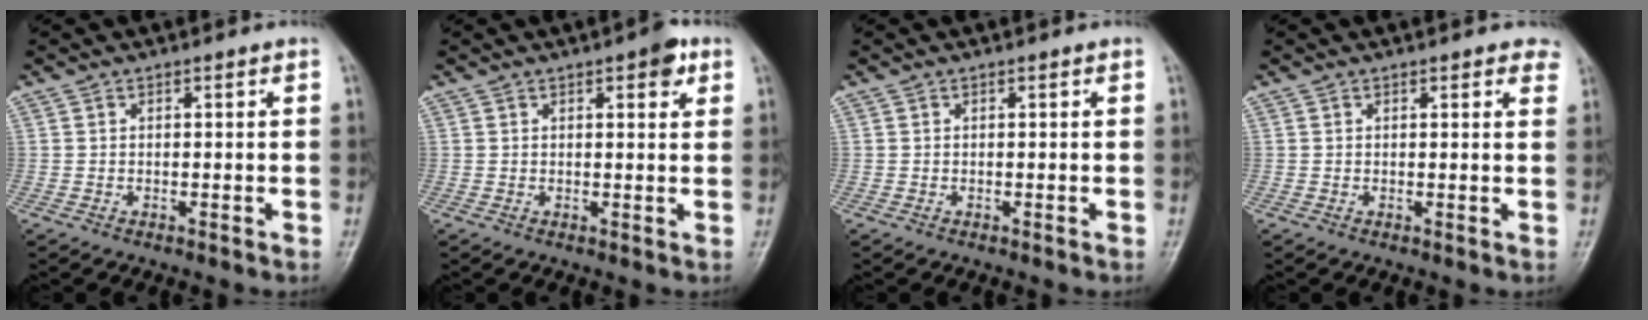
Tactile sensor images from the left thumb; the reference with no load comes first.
{"total": 3.7, "force": [1.9, 1.4, 2.8], "torque": [-0.027, -0.004, 0.020]}
{"total": 0.0}
{"total": 2.8, "force": [2.0, 1.1, 1.5], "torque": [0.002, -0.003, 0.016]}